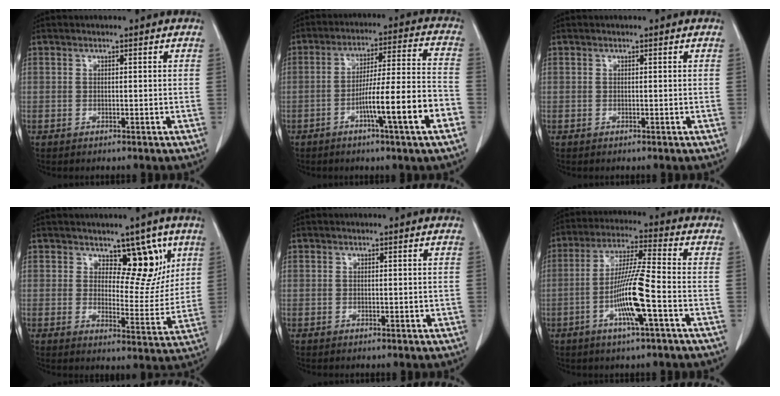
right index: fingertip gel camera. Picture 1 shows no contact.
{"total": 13.1, "force": [-5.4, -0.3, 11.9], "torque": [-0.193, 0.007, -0.083]}
{"total": 0.0}
{"total": 8.1, "force": [4.3, 4.2, 5.4], "torque": [-0.053, -0.002, 0.067]}
{"total": 0.0}
{"total": 10.8, "force": [-3.4, -0.1, 10.2], "torque": [-0.204, -0.005, -0.065]}